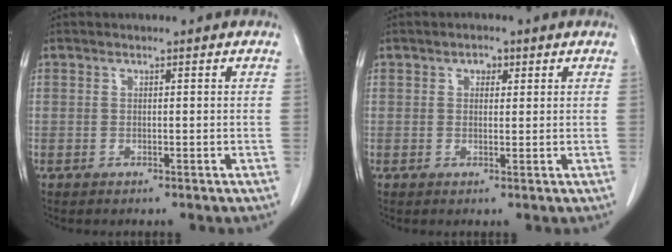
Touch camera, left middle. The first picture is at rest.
{"total": 1.7, "force": [0.9, 1.1, 1.0], "torque": [-0.016, 0.004, 0.013]}